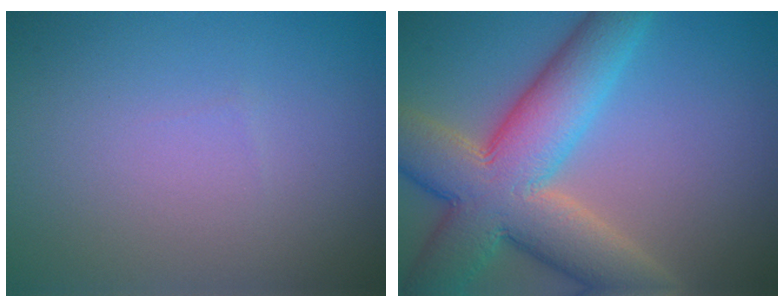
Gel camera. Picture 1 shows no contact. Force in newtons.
{"total": 11.6, "press": 11.6, "slide": 0.4}